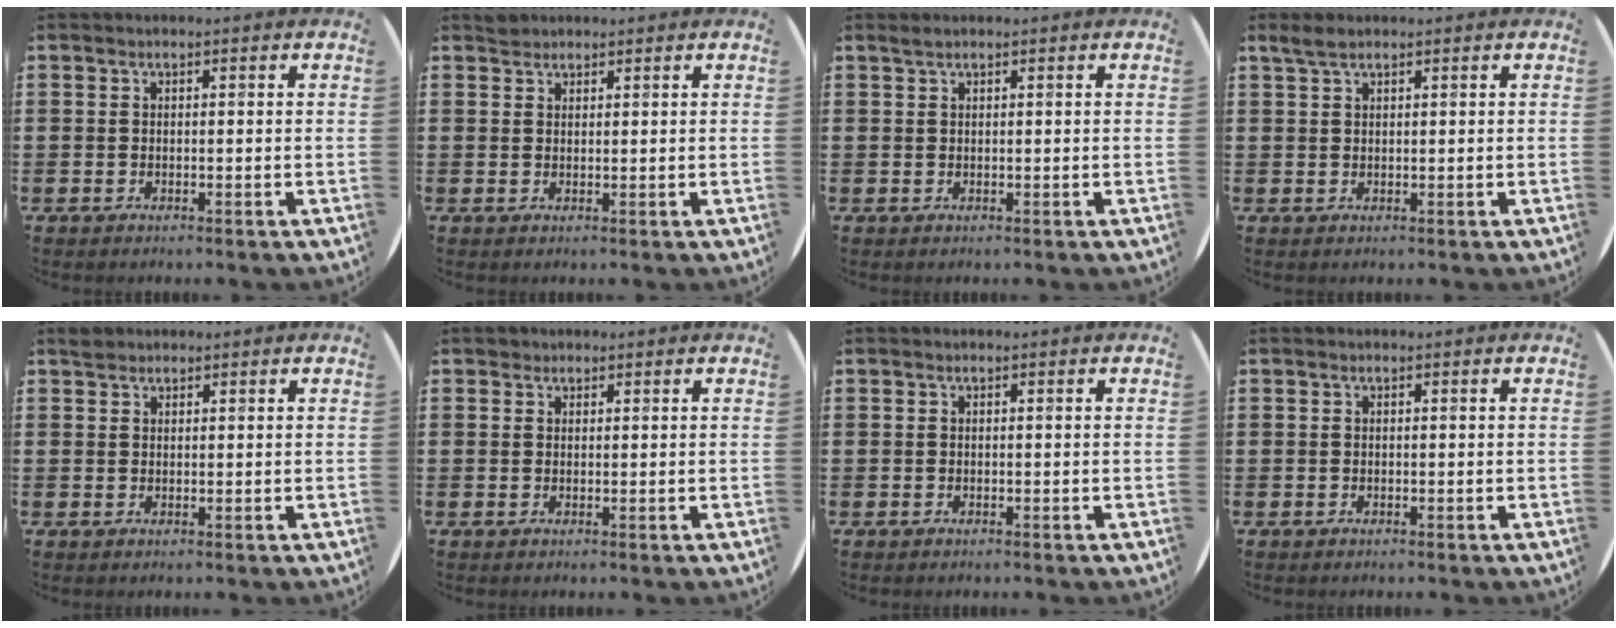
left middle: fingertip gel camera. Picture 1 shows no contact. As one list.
[{"total": 1.1, "force": [1.1, 0.3, -0.2], "torque": [0.003, 0.003, 0.021]}, {"total": 0.5, "force": [0.5, 0.0, 0.1], "torque": [-0.003, 0.001, 0.009]}, {"total": 1.7, "force": [1.4, 0.5, 0.8], "torque": [-0.017, 0.005, 0.025]}, {"total": 1.0, "force": [1.0, 0.4, 0.0], "torque": [0.006, 0.001, 0.016]}, {"total": 0.9, "force": [0.8, 0.5, -0.1], "torque": [0.010, 0.000, 0.013]}, {"total": 0.0}, {"total": 0.0}]